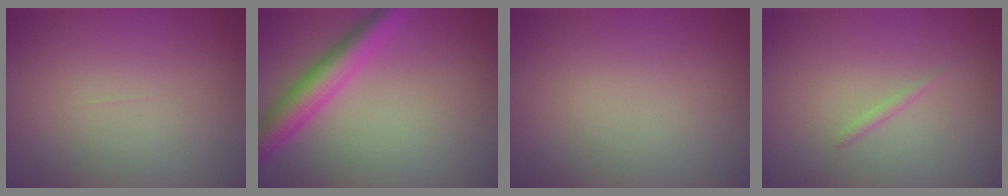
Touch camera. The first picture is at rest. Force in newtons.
{"total": 4.5, "press": 4.5, "slide": 0.1}
{"total": 0.0}
{"total": 0.6, "press": 0.6, "slide": 0.1}